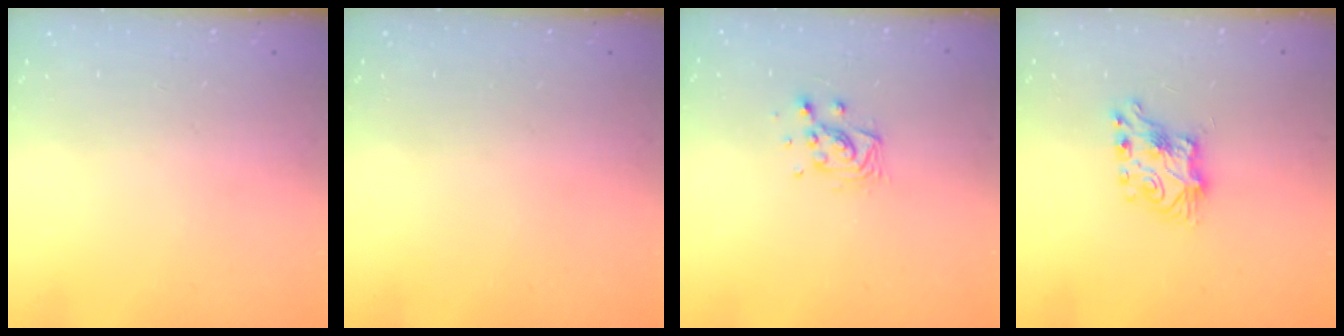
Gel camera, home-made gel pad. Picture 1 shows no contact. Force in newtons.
{"total": 0.0}
{"total": 7.8, "press": 7.8, "slide": 0.3}
{"total": 7.3, "press": 7.2, "slide": 0.6}